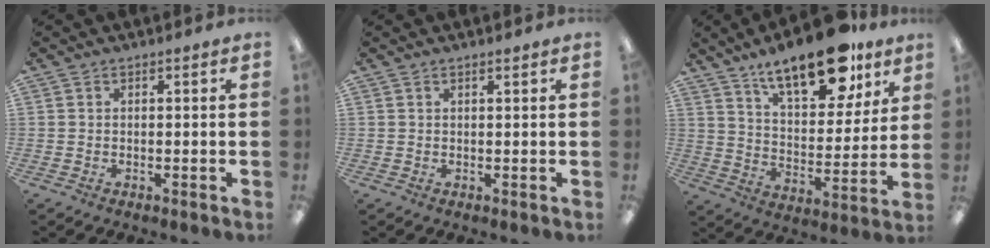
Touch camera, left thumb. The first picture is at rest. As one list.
[{"total": 0.7, "force": [0.6, 0.1, 0.3], "torque": [-0.006, 0.001, 0.011]}, {"total": 19.9, "force": [14.2, 8.0, 11.5], "torque": [-0.178, -0.077, 0.239]}]